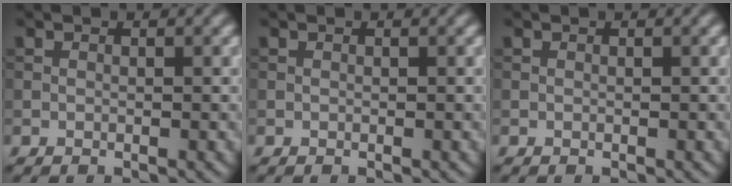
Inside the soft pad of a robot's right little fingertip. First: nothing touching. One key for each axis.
{"total": 0.0}
{"total": 0.0}